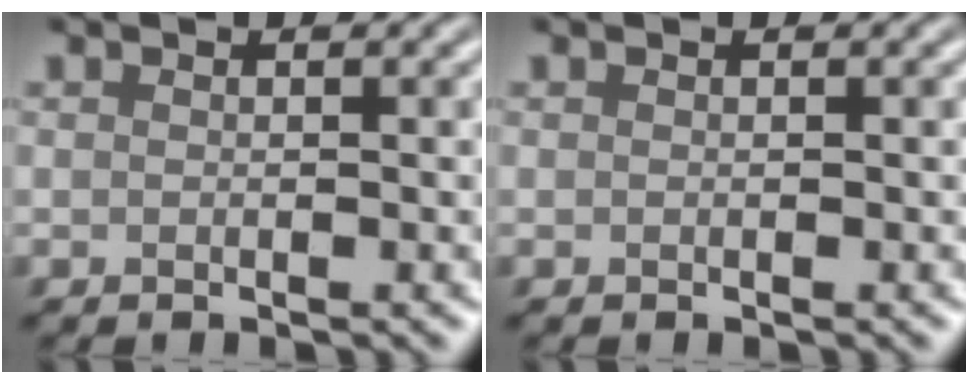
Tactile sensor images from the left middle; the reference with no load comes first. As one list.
[{"total": 0.0}]